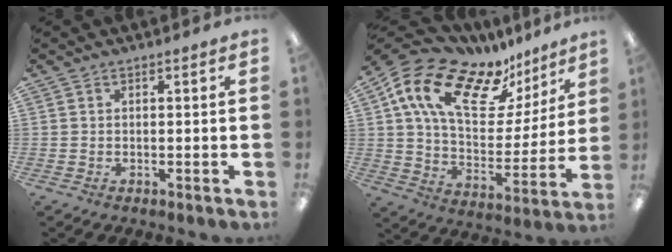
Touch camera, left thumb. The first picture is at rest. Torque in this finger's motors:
{"motor_torque": [0.47, 0.95, 1.38, -1.38, 0.52]}